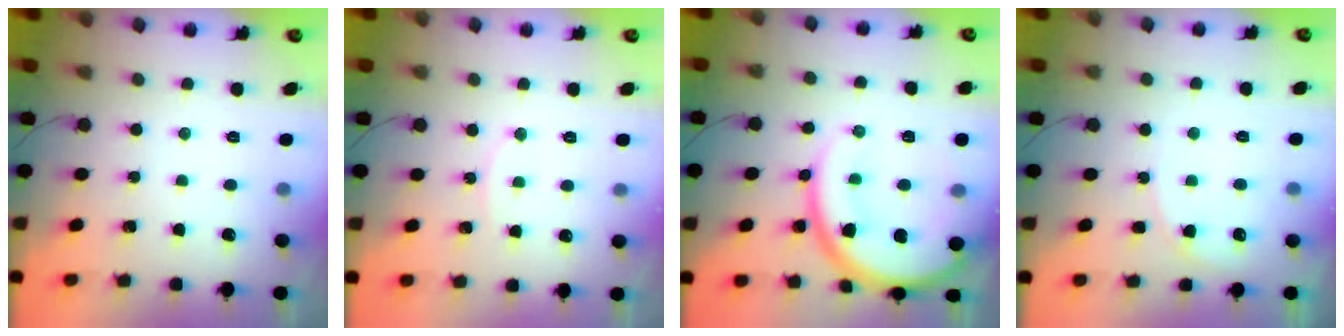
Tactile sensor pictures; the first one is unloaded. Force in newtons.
{"total": 5.4, "press": 5.4, "slide": 0.1}
{"total": 18.7, "press": 18.6, "slide": 1.4}
{"total": 5.4, "press": 5.4, "slide": 0.6}